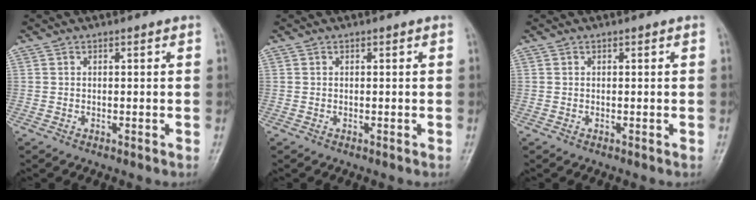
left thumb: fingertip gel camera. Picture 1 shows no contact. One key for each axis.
{"total": 0.0}
{"total": 0.0}